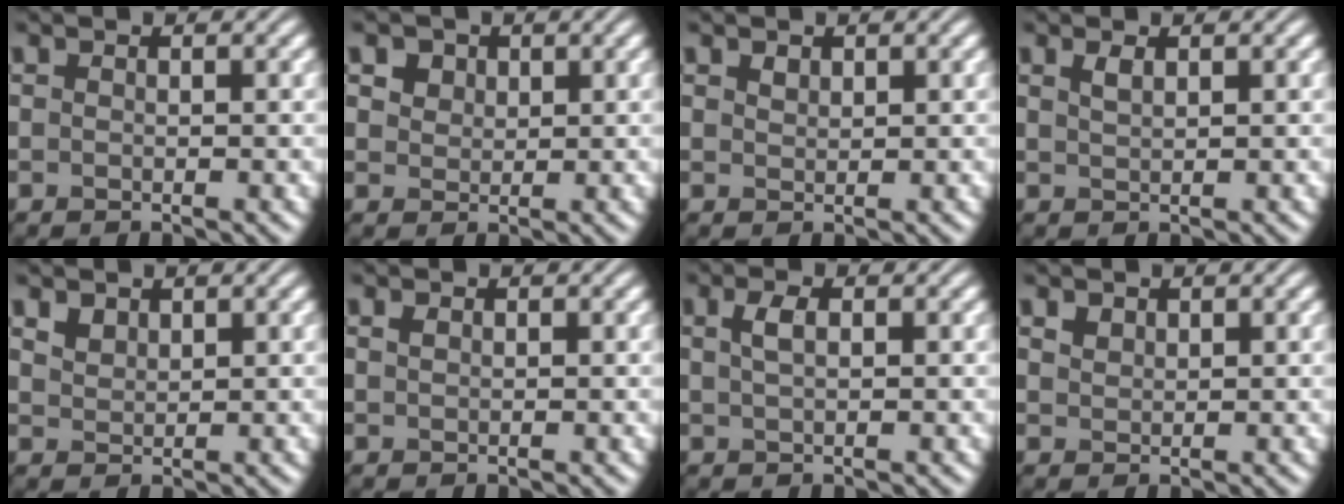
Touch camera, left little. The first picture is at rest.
{"total": 4.6, "force": [2.7, 3.0, 2.1], "torque": [-0.057, 0.008, 0.038]}
{"total": 0.9, "force": [0.7, 0.5, 0.3], "torque": [-0.007, 0.000, 0.015]}
{"total": 1.1, "force": [0.7, 0.3, 0.7], "torque": [-0.016, 0.002, 0.016]}
{"total": 1.5, "force": [1.2, 0.9, 0.4], "torque": [-0.013, -0.002, 0.024]}
{"total": 0.6, "force": [0.3, 0.4, 0.3], "torque": [-0.009, 0.001, 0.009]}
{"total": 1.7, "force": [0.6, 0.7, 1.4], "torque": [-0.032, 0.005, 0.012]}
{"total": 1.1, "force": [0.9, 0.7, 0.3], "torque": [-0.008, 0.001, 0.019]}